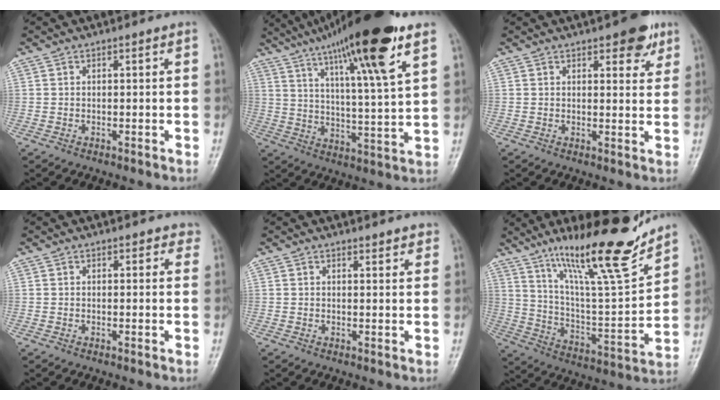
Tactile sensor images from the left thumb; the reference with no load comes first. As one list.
[{"total": 20.6, "force": [12.6, 2.0, 16.2], "torque": [-0.255, -0.037, 0.205]}, {"total": 5.8, "force": [3.5, 2.4, 3.9], "torque": [-0.024, -0.014, 0.041]}, {"total": 2.7, "force": [2.2, 1.3, 0.7], "torque": [0.021, -0.005, 0.012]}, {"total": 2.4, "force": [2.2, 0.6, 0.6], "torque": [0.009, -0.012, 0.024]}, {"total": 21.6, "force": [15.7, 3.2, 14.4], "torque": [-0.206, -0.084, 0.270]}]